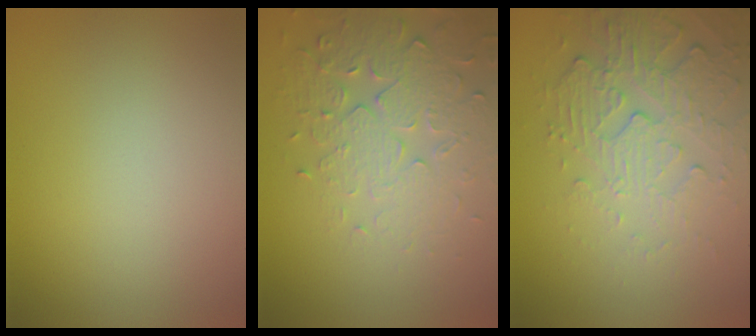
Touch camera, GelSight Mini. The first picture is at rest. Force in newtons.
{"total": 4.5, "press": 4.5, "slide": 0.4}
{"total": 5.6, "press": 3.7, "slide": 4.2}